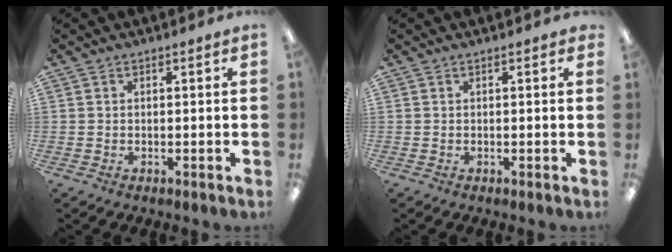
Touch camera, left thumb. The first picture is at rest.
{"total": 0.0}